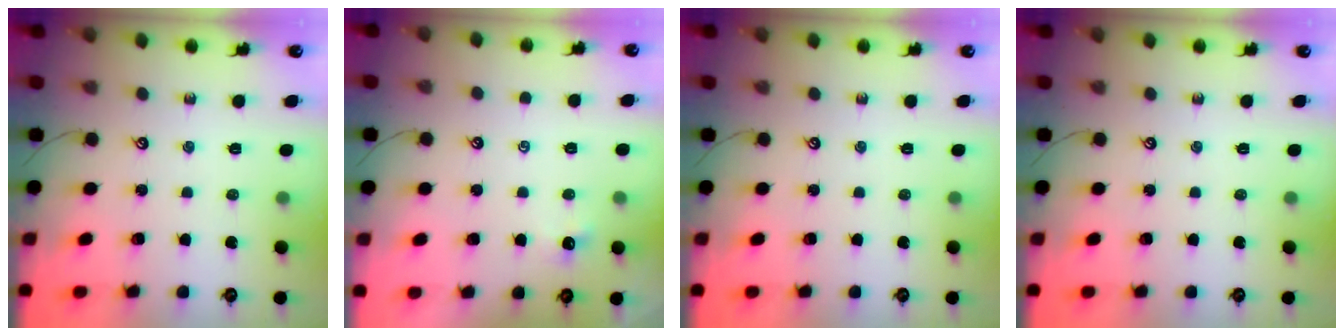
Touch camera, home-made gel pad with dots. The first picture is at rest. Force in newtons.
{"total": 1.0, "press": 0.9, "slide": 0.4}
{"total": 0.0}
{"total": 0.0}